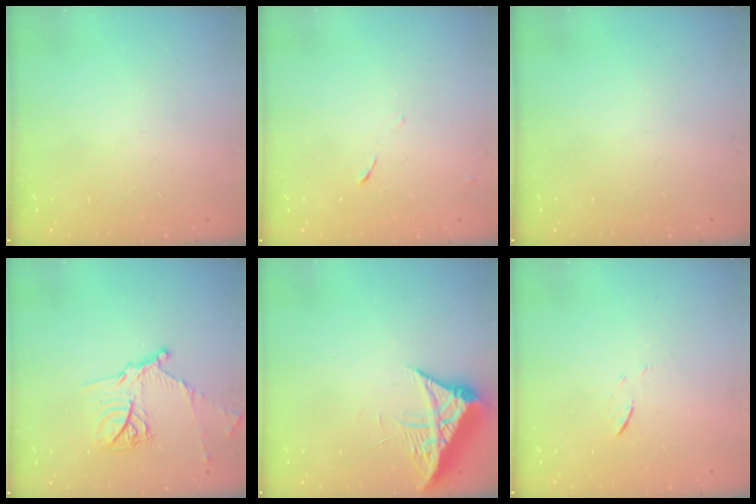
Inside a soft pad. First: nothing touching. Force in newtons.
{"total": 6.3, "press": 6.2, "slide": 0.6}
{"total": 0.0}
{"total": 13.6, "press": 13.6, "slide": 1.1}
{"total": 7.2, "press": 7.2, "slide": 0.8}
{"total": 5.5, "press": 5.4, "slide": 0.7}